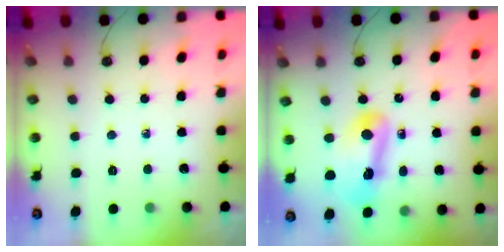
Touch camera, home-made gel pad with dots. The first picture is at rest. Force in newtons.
{"total": 13.8, "press": 13.7, "slide": 1.5}